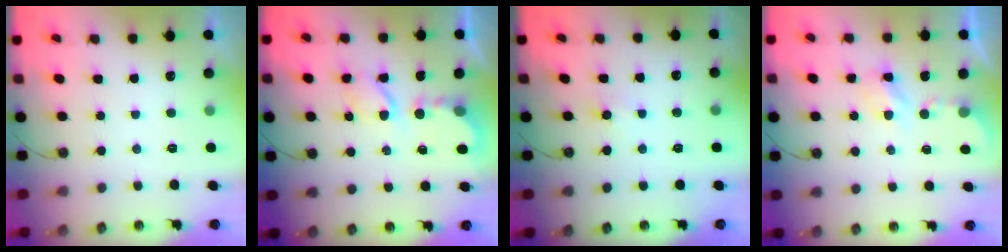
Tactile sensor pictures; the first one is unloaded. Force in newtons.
{"total": 6.1, "press": 6.0, "slide": 0.6}
{"total": 4.2, "press": 4.2, "slide": 0.4}
{"total": 3.5, "press": 3.4, "slide": 0.5}